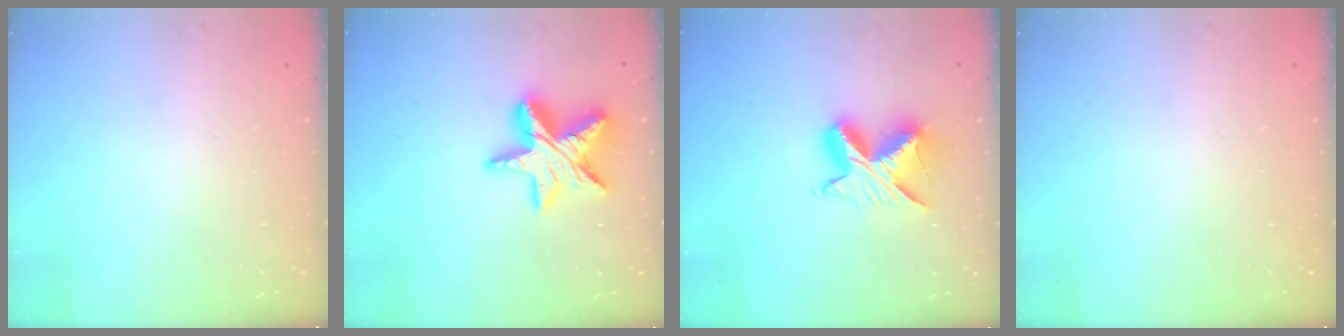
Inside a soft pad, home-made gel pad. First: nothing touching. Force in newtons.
{"total": 17.2, "press": 17.2, "slide": 1.3}
{"total": 10.8, "press": 10.7, "slide": 0.7}
{"total": 0.0}